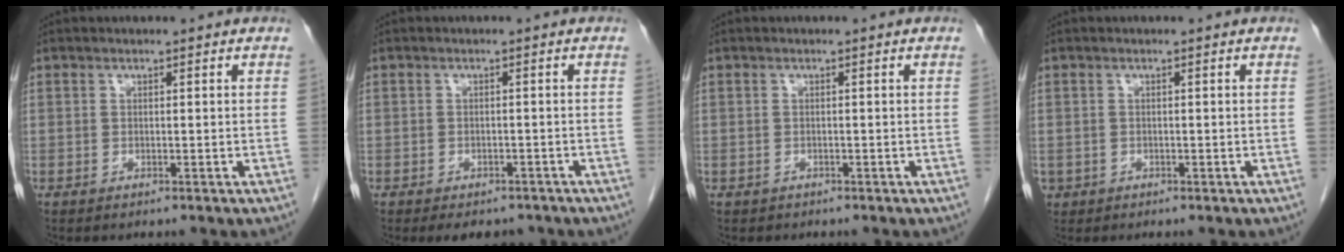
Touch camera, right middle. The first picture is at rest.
{"total": 5.2, "force": [-4.3, 2.5, 1.5], "torque": [-0.011, 0.004, -0.054]}
{"total": 1.0, "force": [-0.7, 0.6, 0.0], "torque": [-0.014, 0.001, -0.011]}
{"total": 1.2, "force": [-0.6, 1.1, 0.1], "torque": [-0.011, 0.004, -0.003]}